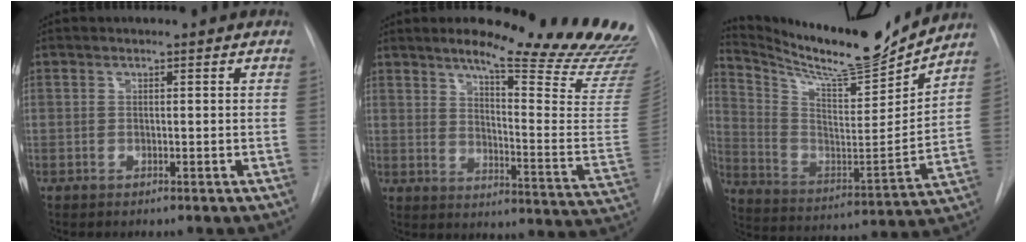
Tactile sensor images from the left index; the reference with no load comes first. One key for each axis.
{"total": 23.6, "fx": 19.6, "fy": 1.2, "fz": 13.1, "tx": -0.166, "ty": -0.112, "tz": 0.238}
{"total": 17.7, "fx": 16.5, "fy": 0.7, "fz": 6.3, "tx": -0.137, "ty": -0.058, "tz": 0.269}